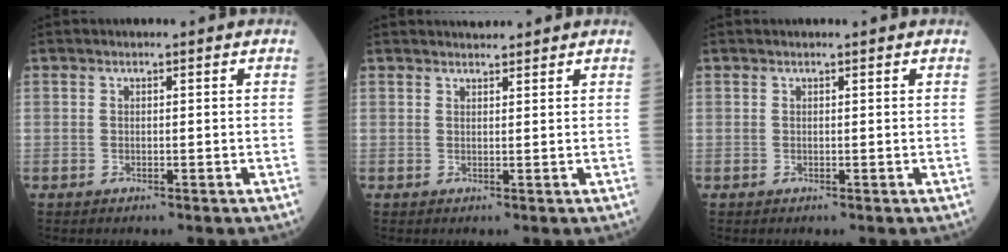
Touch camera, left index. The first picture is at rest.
{"total": 2.6, "force": [2.5, 0.3, 0.4], "torque": [-0.009, 0.019, 0.040]}
{"total": 0.7, "force": [0.6, -0.1, 0.2], "torque": [-0.006, 0.002, 0.009]}